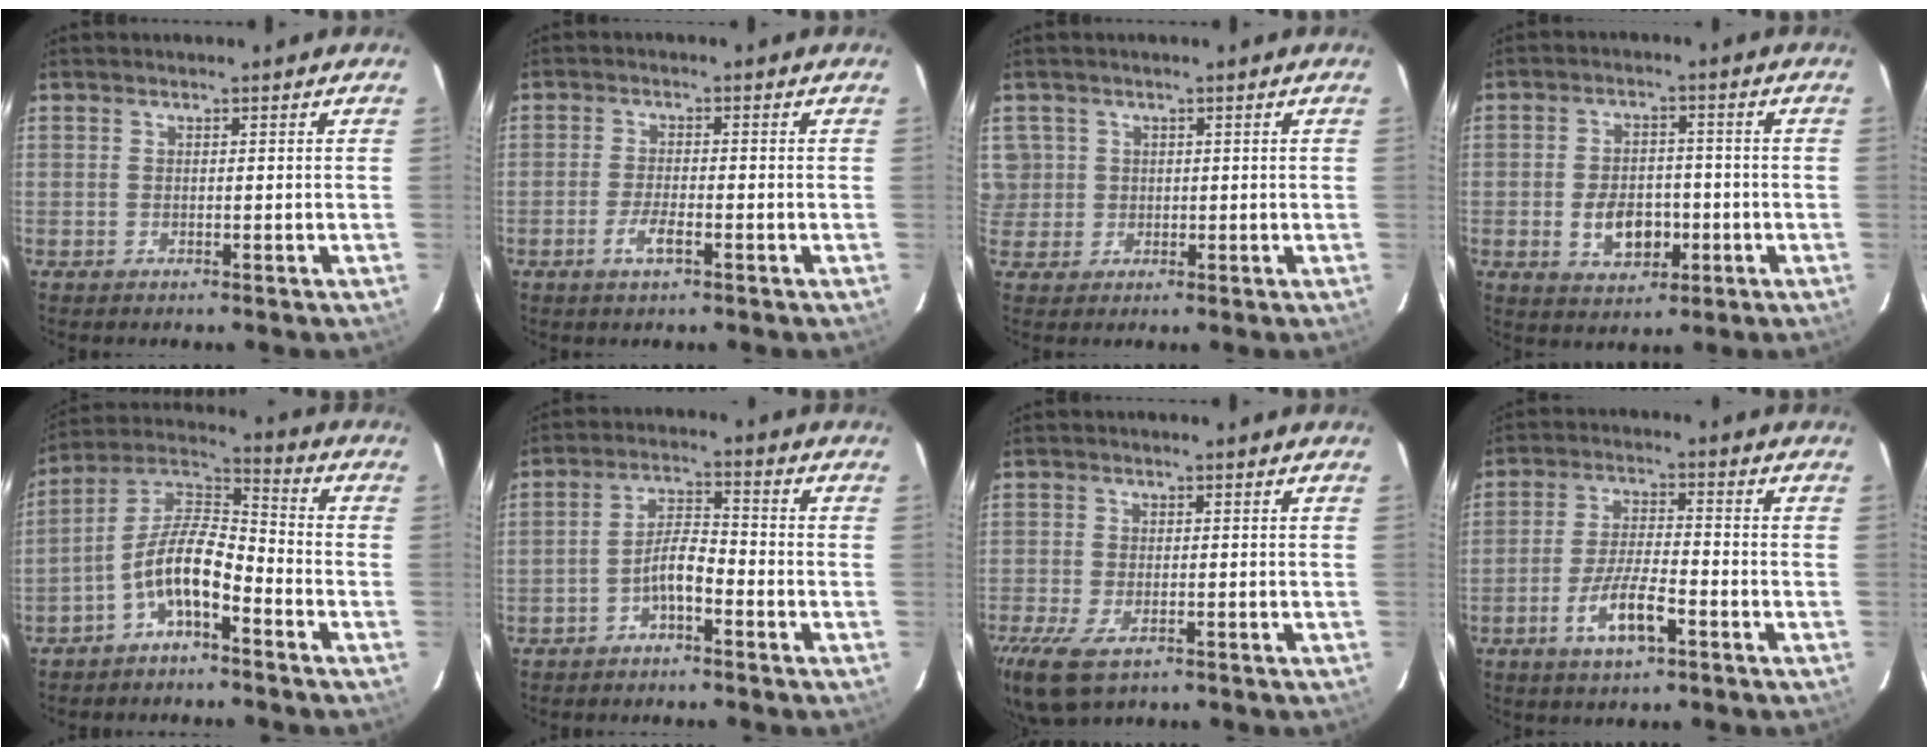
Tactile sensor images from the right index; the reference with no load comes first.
{"total": 3.5, "force": [-1.9, 0.7, 2.9], "torque": [-0.067, -0.003, -0.036]}
{"total": 4.5, "force": [0.7, 4.4, 0.5], "torque": [0.005, 0.017, 0.017]}
{"total": 7.9, "force": [-2.3, 5.2, 5.5], "torque": [-0.111, 0.004, -0.025]}
{"total": 9.9, "force": [-5.1, 3.5, 7.7], "torque": [-0.169, 0.014, -0.098]}
{"total": 4.8, "force": [-2.9, 1.3, 3.6], "torque": [-0.077, 0.015, -0.052]}
{"total": 9.3, "force": [-5.6, 4.4, 6.0], "torque": [-0.145, -0.035, -0.099]}
{"total": 8.3, "force": [-4.2, 2.1, 6.8], "torque": [-0.140, -0.004, -0.074]}